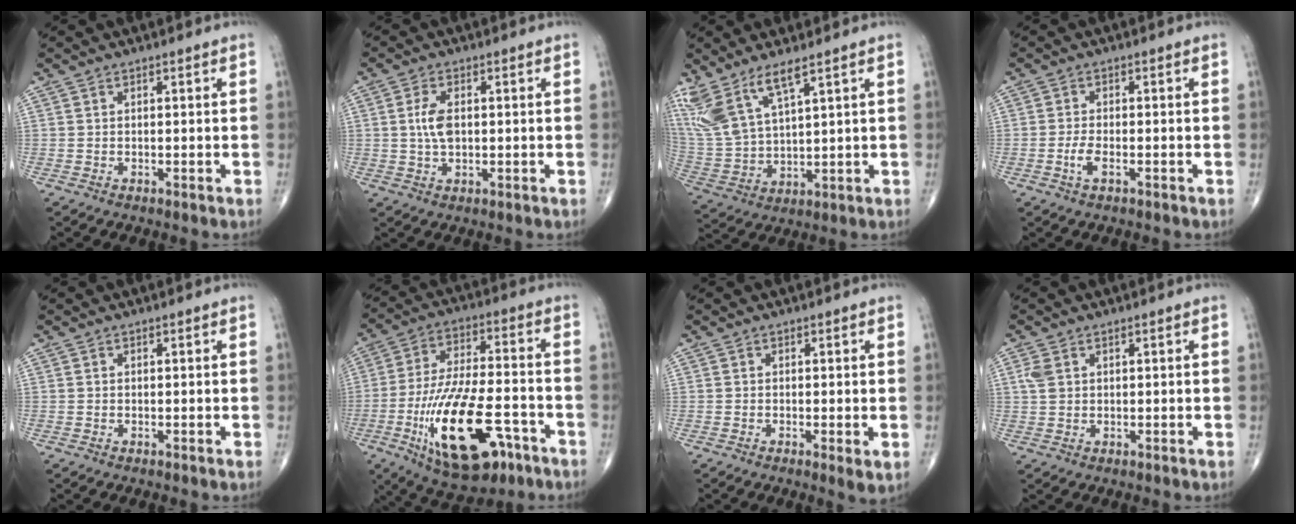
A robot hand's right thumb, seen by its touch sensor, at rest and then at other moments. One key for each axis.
{"total": 4.7, "fx": 0.5, "fy": 2.5, "fz": 4.0, "tx": -0.085, "ty": 0.000, "tz": 0.009}
{"total": 11.9, "fx": 7.9, "fy": 3.5, "fz": 8.2, "tx": -0.187, "ty": -0.029, "tz": 0.177}
{"total": 2.7, "fx": -1.1, "fy": 1.0, "fz": 2.2, "tx": -0.053, "ty": 0.005, "tz": -0.021}
{"total": 0.0}
{"total": 21.4, "fx": -8.8, "fy": 9.1, "fz": 17.3, "tx": -0.323, "ty": 0.026, "tz": -0.137}
{"total": 2.3, "fx": -0.4, "fy": 0.5, "fz": 2.2, "tx": -0.040, "ty": -0.011, "tz": -0.011}
{"total": 2.7, "fx": 1.0, "fy": 1.8, "fz": 1.7, "tx": -0.039, "ty": 0.004, "tz": 0.026}